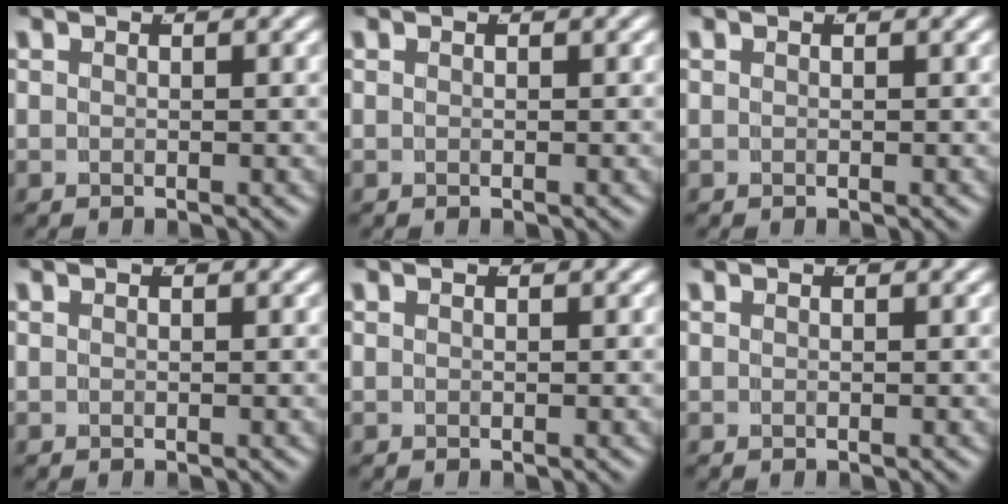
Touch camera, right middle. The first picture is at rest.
{"total": 0.0}
{"total": 0.0}
{"total": 0.0}
{"total": 0.0}
{"total": 0.0}